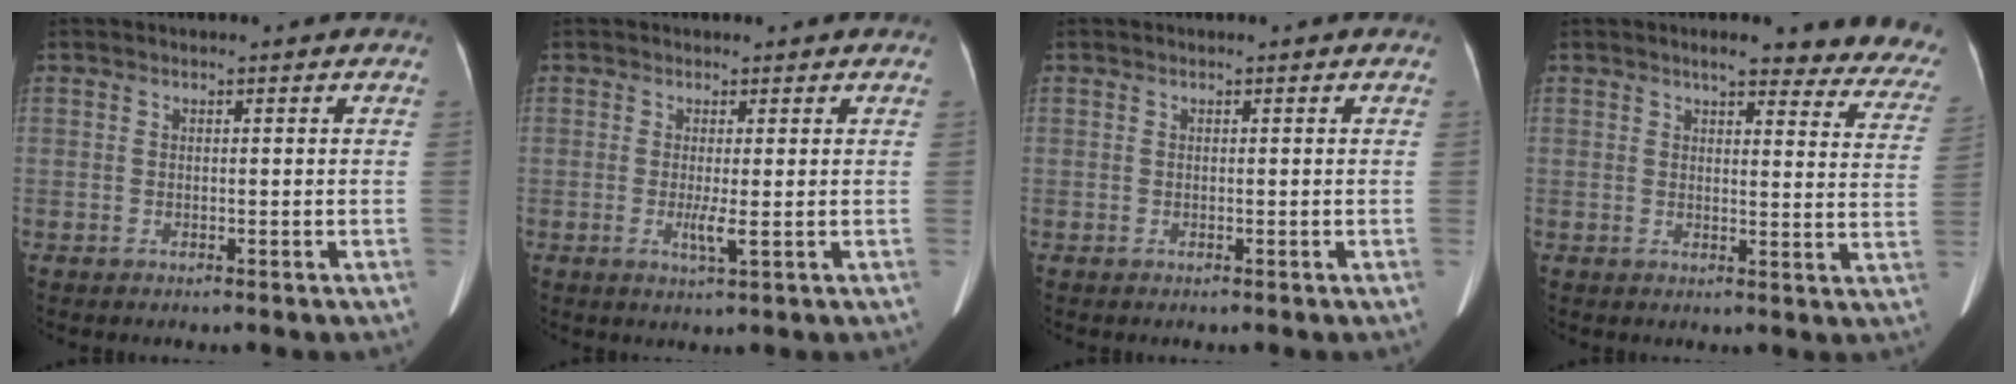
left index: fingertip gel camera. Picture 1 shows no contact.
{"total": 2.3, "force": [0.1, 0.1, 2.3], "torque": [-0.044, -0.004, 0.006]}
{"total": 0.0}
{"total": 17.6, "force": [15.9, 3.7, 6.6], "torque": [-0.043, -0.033, 0.160]}